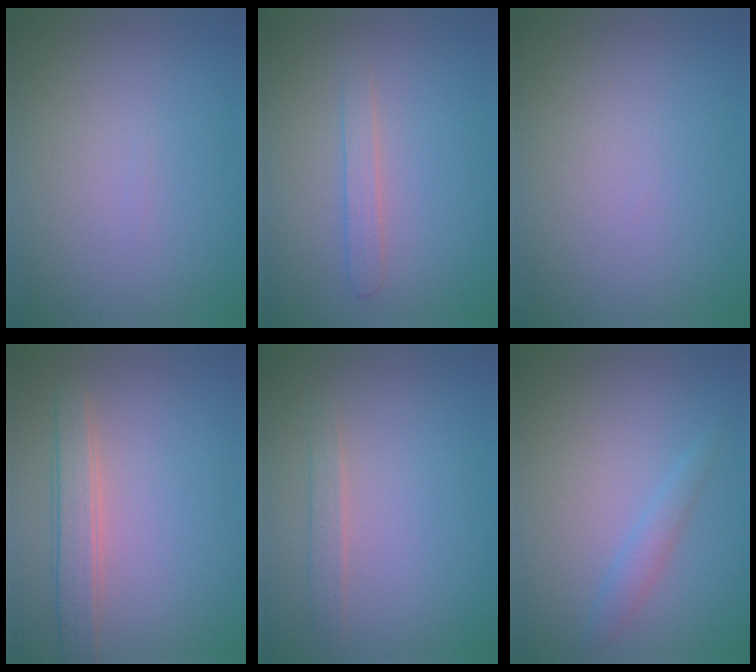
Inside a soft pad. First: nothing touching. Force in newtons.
{"total": 1.4, "press": 1.4, "slide": 0.0}
{"total": 0.0}
{"total": 2.7, "press": 2.7, "slide": 0.5}
{"total": 1.2, "press": 1.2, "slide": 0.1}
{"total": 1.5, "press": 1.5, "slide": 0.1}